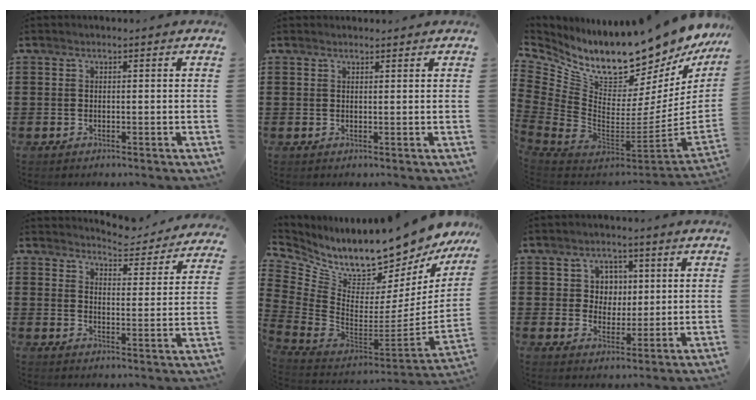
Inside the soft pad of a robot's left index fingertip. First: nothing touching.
{"total": 0.9, "force": [0.9, 0.2, 0.1], "torque": [-0.004, 0.000, 0.018]}
{"total": 12.7, "force": [11.8, 2.2, 4.4], "torque": [-0.114, -0.125, 0.195]}
{"total": 4.7, "force": [4.6, 0.2, 0.5], "torque": [-0.019, -0.039, 0.075]}
{"total": 11.3, "force": [10.9, 1.5, 2.4], "torque": [-0.079, -0.119, 0.181]}
{"total": 4.2, "force": [1.5, 3.7, 1.3], "torque": [-0.037, 0.011, 0.022]}